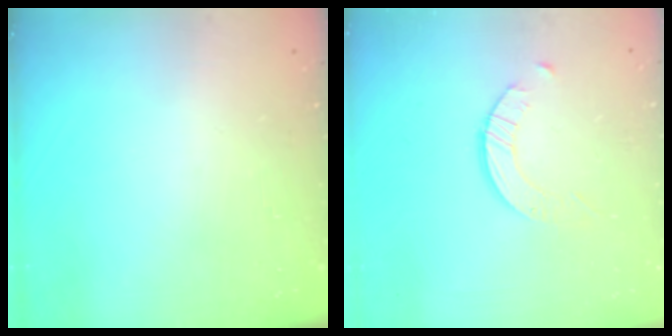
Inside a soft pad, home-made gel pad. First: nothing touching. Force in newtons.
{"total": 2.4, "press": 2.4, "slide": 0.3}